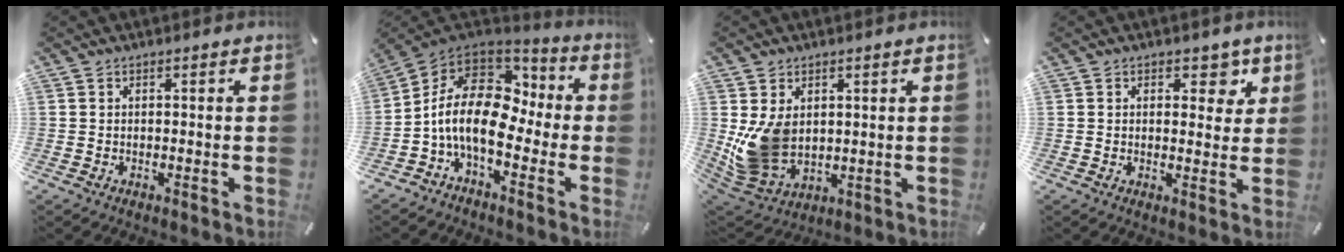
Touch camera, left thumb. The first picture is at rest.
{"total": 15.1, "force": [-2.6, 9.0, 11.9], "torque": [-0.249, 0.011, -0.046]}
{"total": 11.0, "force": [1.9, 8.7, 6.5], "torque": [-0.146, -0.011, 0.040]}
{"total": 5.0, "force": [2.4, 3.4, 2.8], "torque": [-0.016, -0.008, 0.032]}